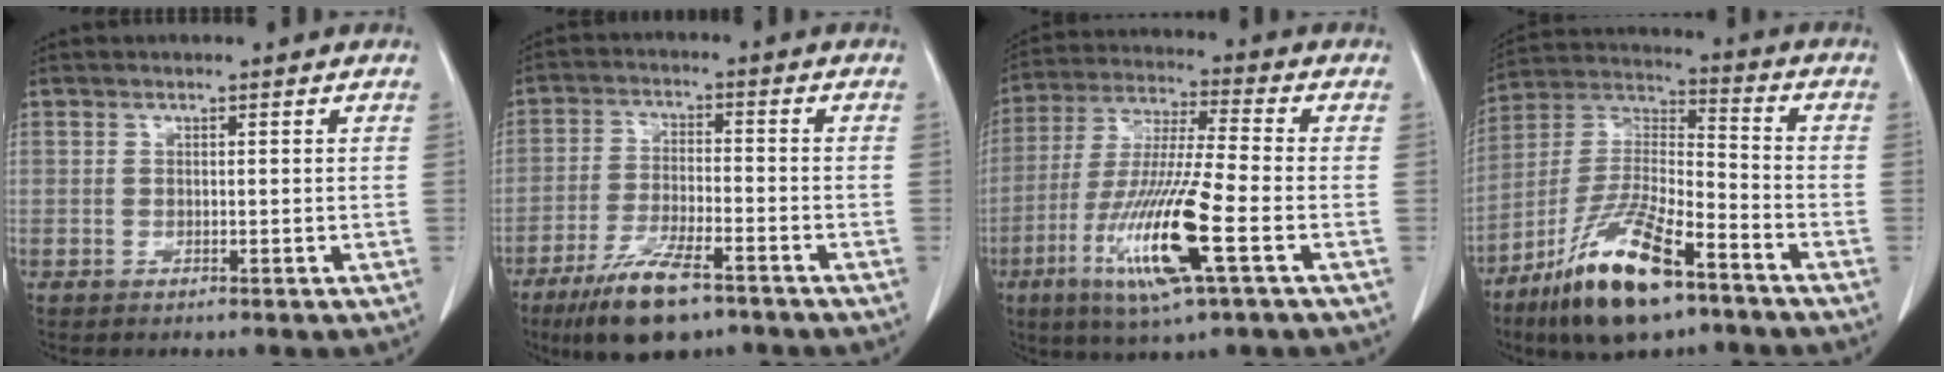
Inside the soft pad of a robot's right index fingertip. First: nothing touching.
{"total": 10.5, "force": [-7.1, 2.6, 7.3], "torque": [-0.139, -0.019, -0.122]}
{"total": 15.6, "force": [-5.8, 0.4, 14.5], "torque": [-0.296, -0.025, -0.108]}
{"total": 16.9, "force": [-10.6, 4.4, 12.5], "torque": [-0.260, -0.010, -0.193]}